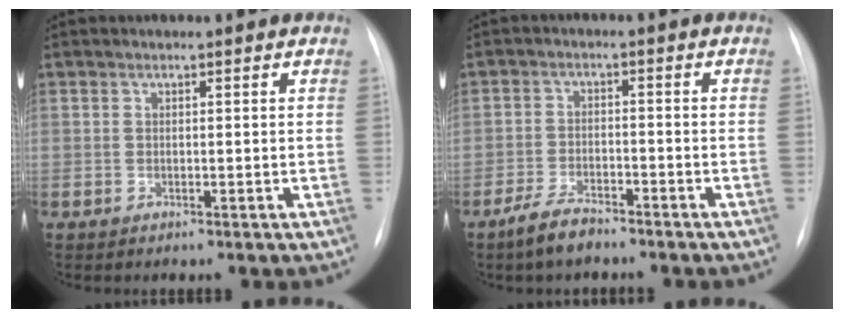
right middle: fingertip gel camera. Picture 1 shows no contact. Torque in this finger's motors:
{"motor_torque": [0.69, -0.57, 0.15, 0.01]}